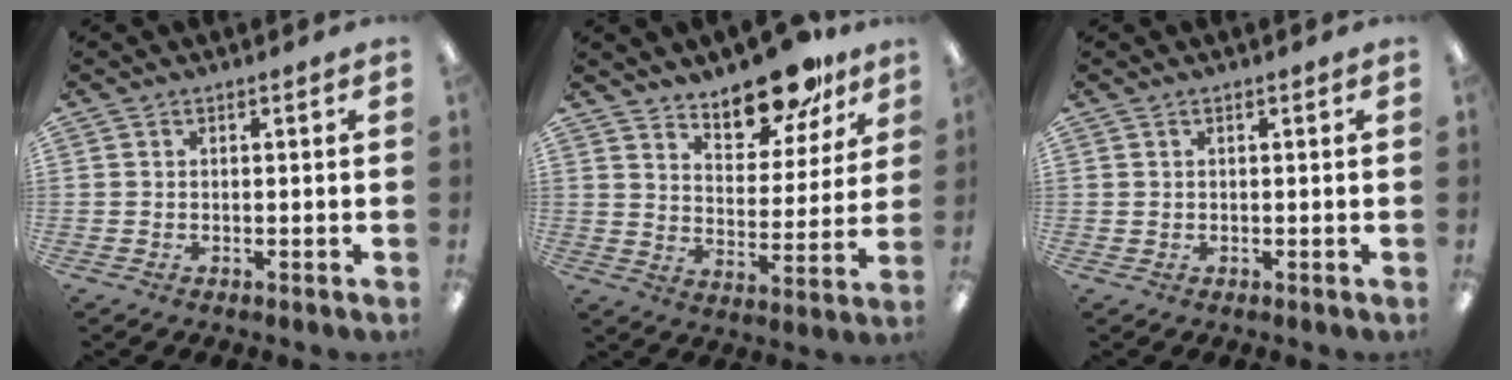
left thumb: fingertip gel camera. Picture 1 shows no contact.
{"total": 14.3, "force": [12.0, 5.7, 5.2], "torque": [-0.058, -0.093, 0.214]}
{"total": 0.5, "force": [0.3, 0.3, 0.2], "torque": [-0.005, 0.004, 0.005]}